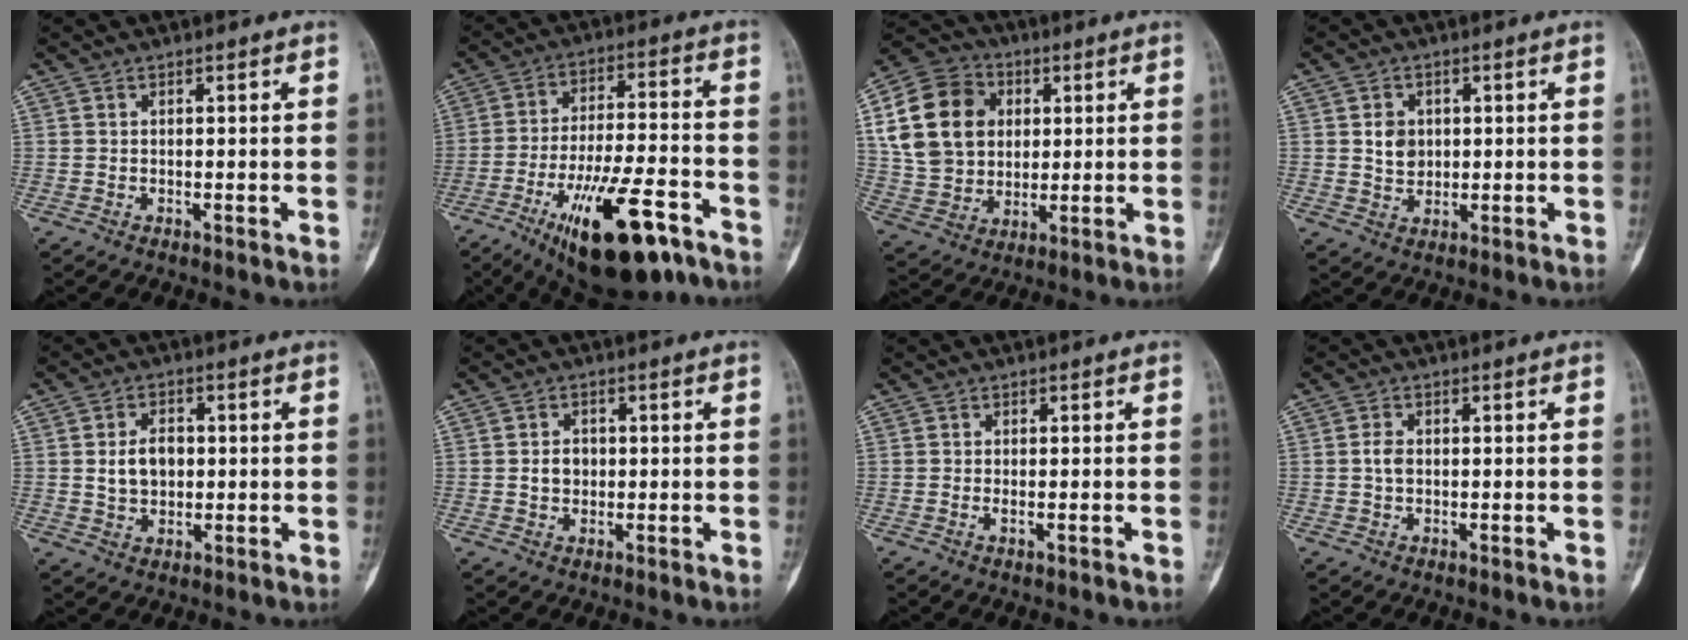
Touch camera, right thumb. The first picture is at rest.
{"total": 20.0, "force": [-11.1, 6.7, 15.2], "torque": [-0.244, 0.056, -0.172]}
{"total": 18.0, "force": [4.1, 14.3, 10.1], "torque": [-0.174, 0.009, 0.078]}
{"total": 4.5, "force": [0.8, 3.7, 2.4], "torque": [-0.018, -0.003, 0.016]}
{"total": 6.0, "force": [0.4, 4.3, 4.1], "torque": [-0.059, 0.003, 0.009]}
{"total": 3.2, "force": [0.0, 2.6, 1.8], "torque": [-0.020, 0.005, -0.001]}
{"total": 1.1, "force": [-0.4, 0.3, 1.0], "torque": [-0.018, -0.001, -0.005]}
{"total": 2.3, "force": [0.0, 1.6, 1.6], "torque": [-0.026, 0.004, -0.002]}